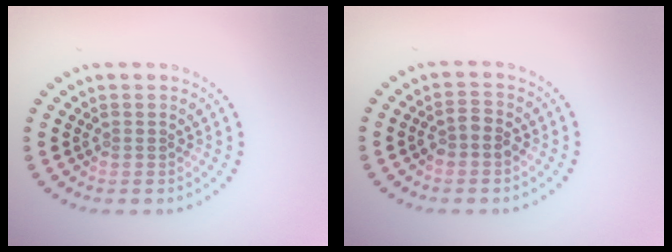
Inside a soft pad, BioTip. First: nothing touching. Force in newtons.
{"total": 1.6, "press": 1.6, "slide": 0.5}